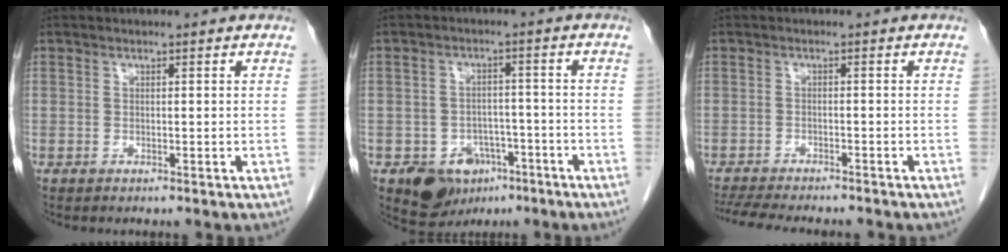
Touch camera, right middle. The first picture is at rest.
{"total": 7.6, "force": [-4.2, 5.6, 2.8], "torque": [-0.043, 0.009, -0.057]}
{"total": 11.8, "force": [-10.5, 1.7, 5.1], "torque": [-0.083, -0.017, -0.146]}